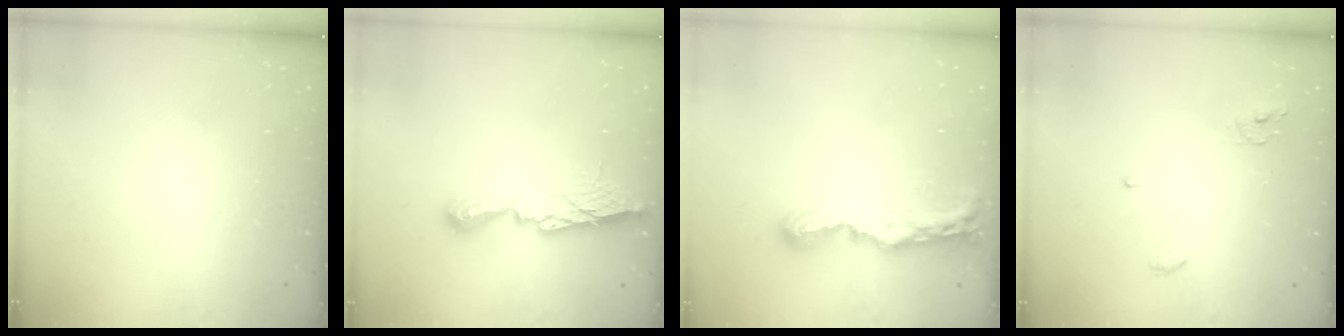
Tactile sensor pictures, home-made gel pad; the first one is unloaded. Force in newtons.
{"total": 11.0, "press": 11.0, "slide": 0.4}
{"total": 8.8, "press": 8.8, "slide": 0.3}
{"total": 4.2, "press": 4.1, "slide": 0.3}